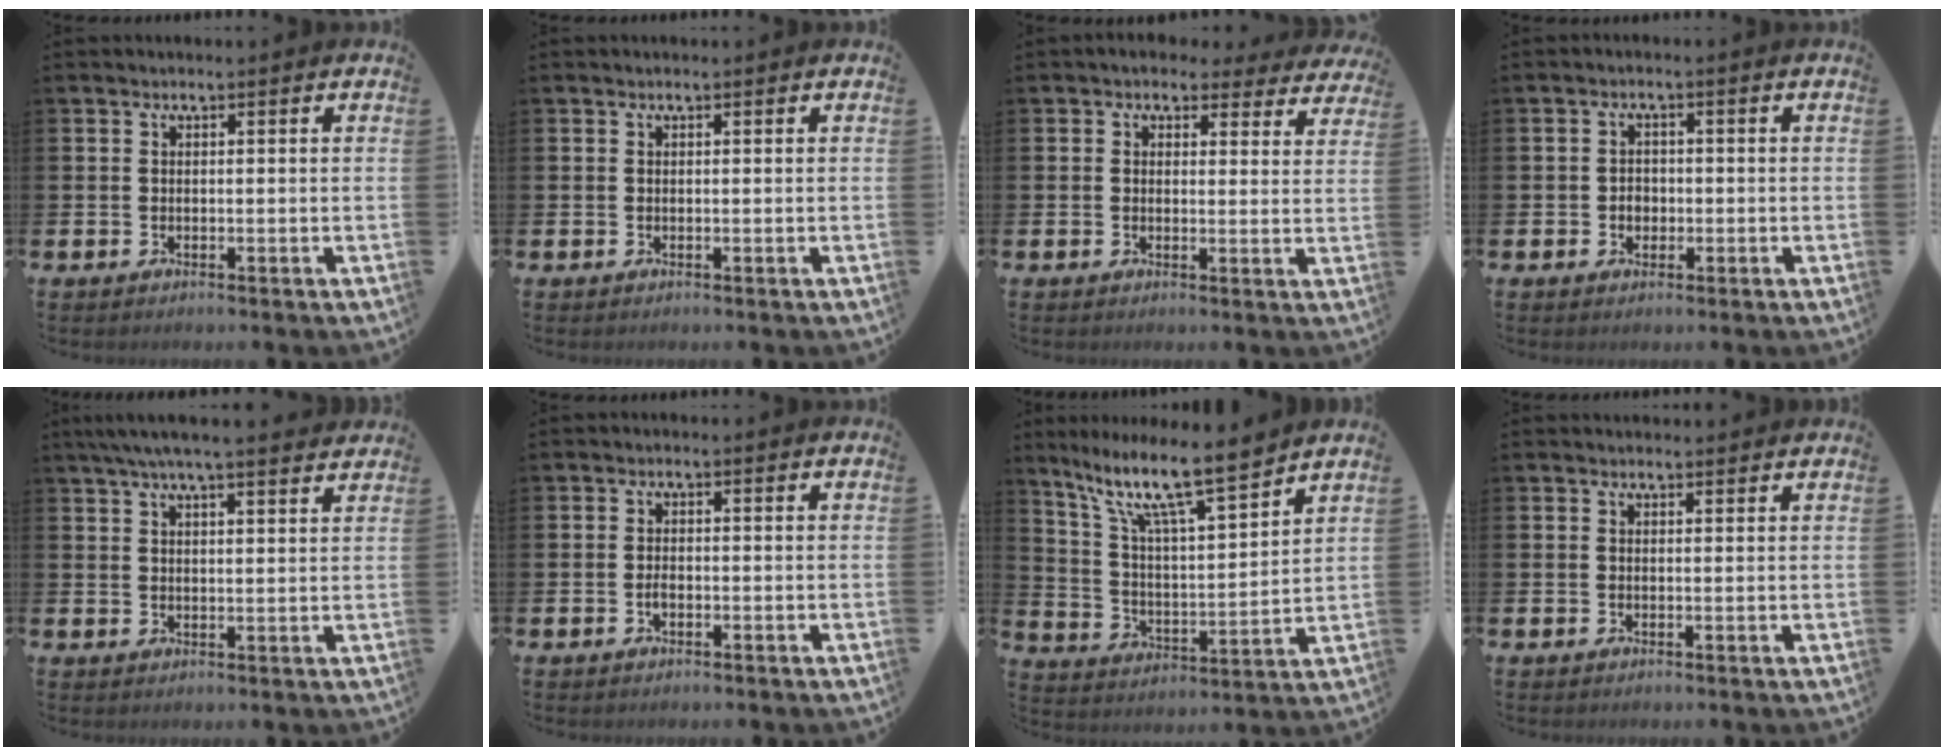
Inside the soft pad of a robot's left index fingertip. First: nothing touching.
{"total": 0.0}
{"total": 3.4, "force": [2.9, 1.6, 0.5], "torque": [-0.013, -0.015, 0.049]}
{"total": 2.1, "force": [-0.3, 1.8, 0.9], "torque": [-0.003, 0.000, -0.013]}
{"total": 5.8, "force": [5.3, 0.3, 2.4], "torque": [-0.059, -0.010, 0.098]}
{"total": 1.2, "force": [-0.4, 0.7, 0.9], "torque": [-0.016, 0.000, -0.009]}
{"total": 11.9, "force": [9.6, 2.0, 6.8], "torque": [-0.156, -0.058, 0.160]}
{"total": 1.0, "force": [1.0, 0.2, 0.0], "torque": [0.006, -0.001, 0.017]}